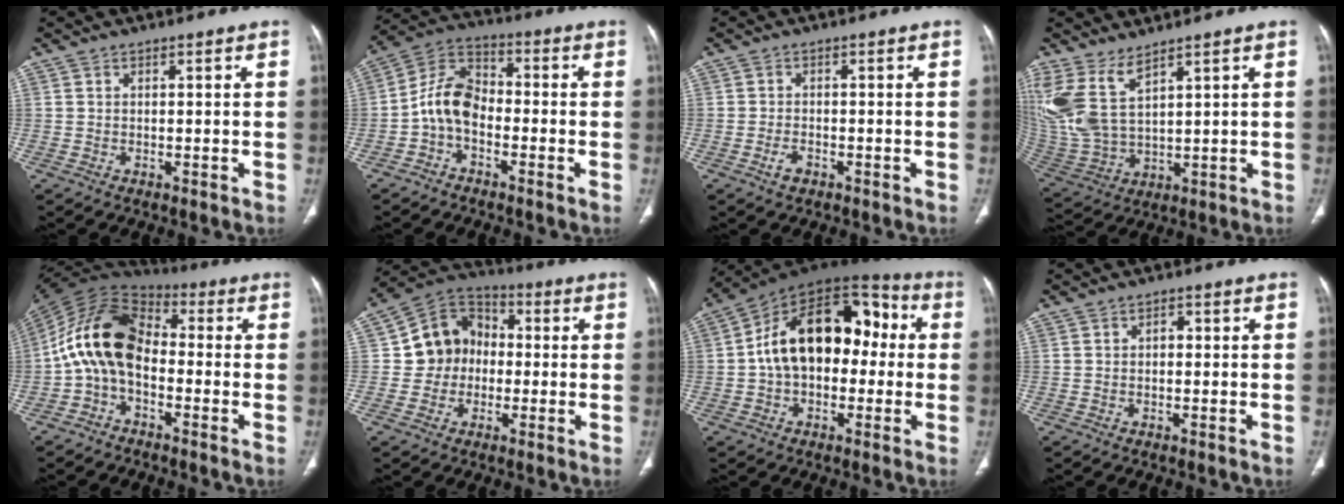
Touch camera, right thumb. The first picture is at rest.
{"total": 8.9, "force": [-2.4, 5.9, 6.2], "torque": [-0.107, 0.039, -0.062]}
{"total": 2.4, "force": [-1.3, 1.4, 1.4], "torque": [-0.029, 0.008, -0.021]}
{"total": 12.3, "force": [7.2, 5.2, 8.5], "torque": [-0.199, -0.034, 0.170]}
{"total": 14.3, "force": [-2.0, 9.3, 10.6], "torque": [-0.187, 0.055, -0.052]}
{"total": 11.3, "force": [-0.6, 10.2, 4.8], "torque": [-0.040, 0.032, -0.021]}
{"total": 20.0, "force": [0.7, 12.8, 15.4], "torque": [-0.215, 0.056, 0.002]}
{"total": 1.4, "force": [0.1, 1.0, 1.1], "torque": [-0.013, 0.007, -0.001]}